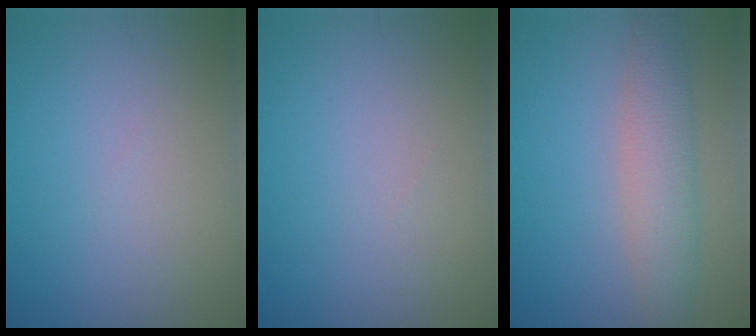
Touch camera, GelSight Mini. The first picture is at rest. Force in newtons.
{"total": 0.0}
{"total": 4.4, "press": 4.4, "slide": 0.1}